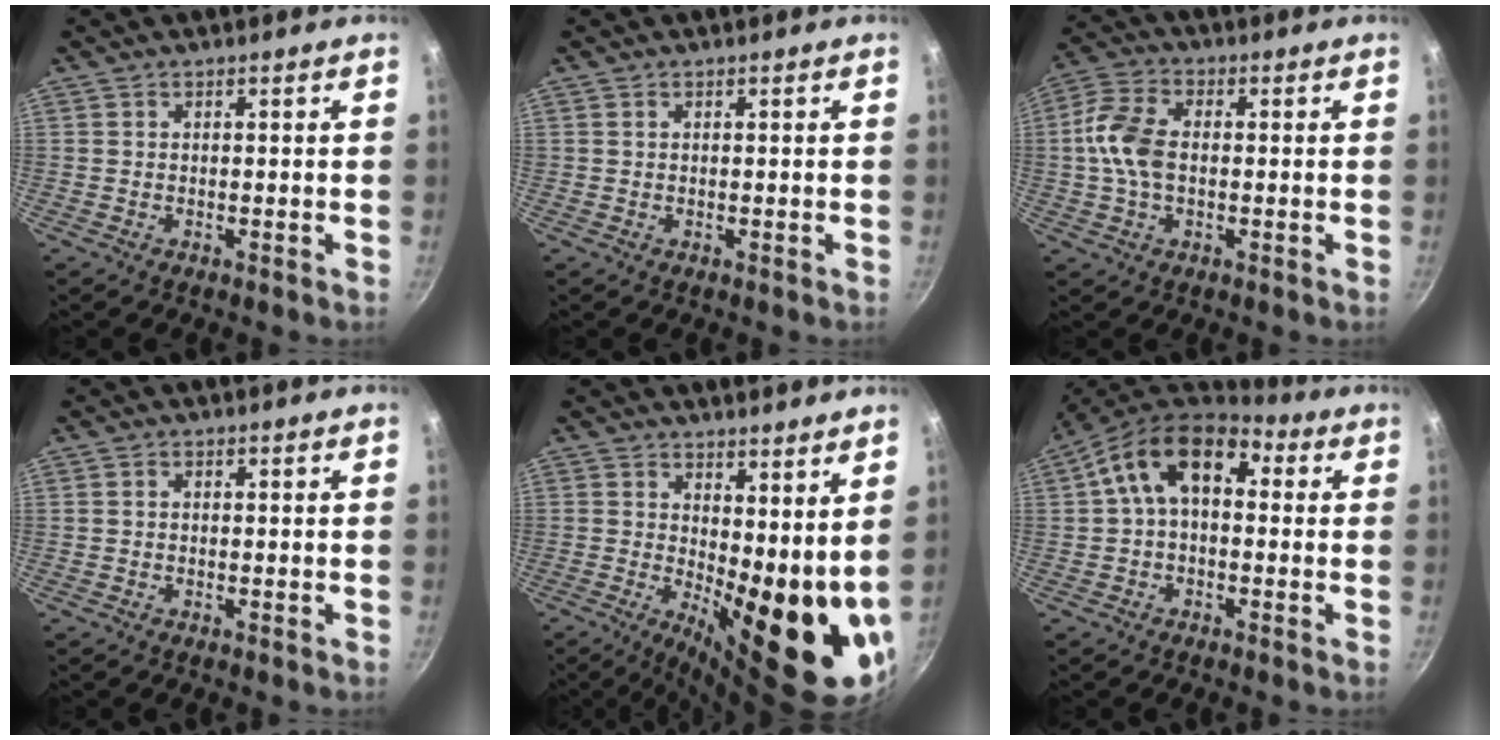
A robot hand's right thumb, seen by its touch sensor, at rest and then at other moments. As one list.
[{"total": 0.0}, {"total": 9.6, "force": [-0.1, 6.1, 7.4], "torque": [-0.149, 0.021, -0.012]}, {"total": 0.6, "force": [-0.1, 0.5, 0.3], "torque": [-0.006, 0.005, -0.001]}, {"total": 15.9, "force": [2.7, 6.2, 14.4], "torque": [-0.167, -0.040, 0.049]}, {"total": 13.0, "force": [2.5, 8.3, 9.7], "torque": [-0.141, 0.032, 0.018]}]